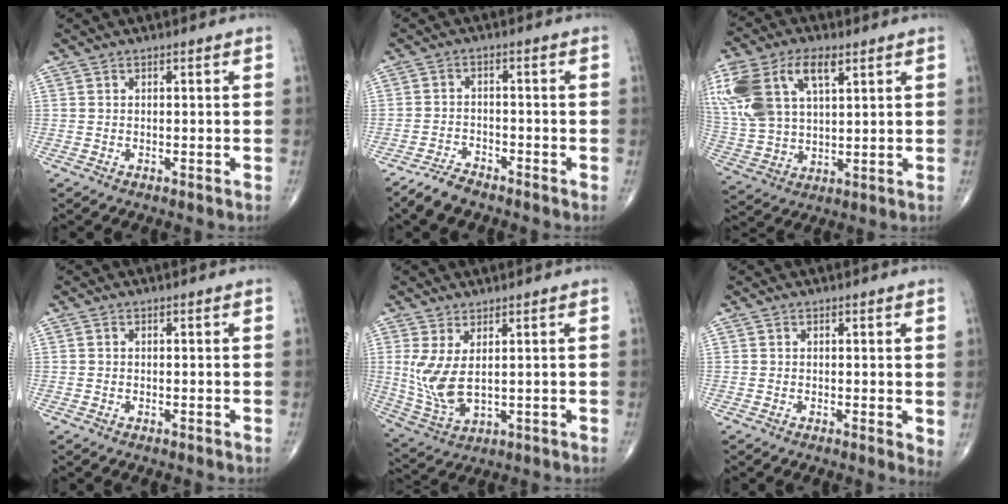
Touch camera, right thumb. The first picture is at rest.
{"total": 4.5, "force": [-3.9, 1.5, 1.7], "torque": [-0.037, 0.007, -0.076]}
{"total": 19.3, "force": [7.8, 10.8, 14.0], "torque": [-0.309, 0.004, 0.152]}
{"total": 0.0}
{"total": 8.4, "force": [1.5, 3.8, 7.3], "torque": [-0.163, -0.018, 0.046]}
{"total": 2.2, "force": [0.5, 0.9, 1.9], "torque": [-0.025, -0.009, 0.005]}